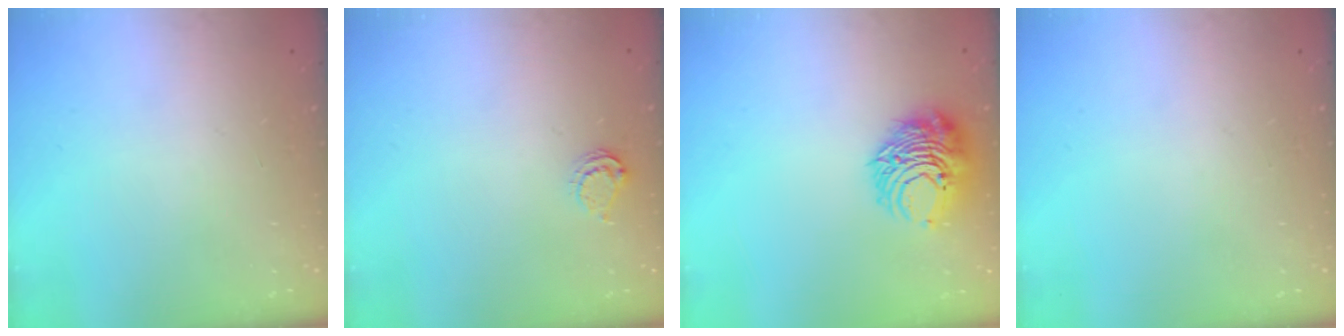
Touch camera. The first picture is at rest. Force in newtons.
{"total": 5.1, "press": 5.1, "slide": 0.4}
{"total": 9.2, "press": 9.2, "slide": 0.8}
{"total": 0.0}